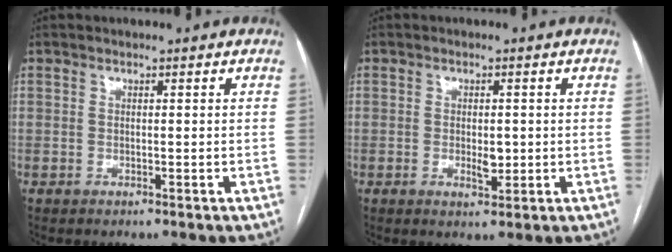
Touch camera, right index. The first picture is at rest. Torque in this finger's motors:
{"motor_torque": [-0.01, 0.04, 0.02, 0.01]}